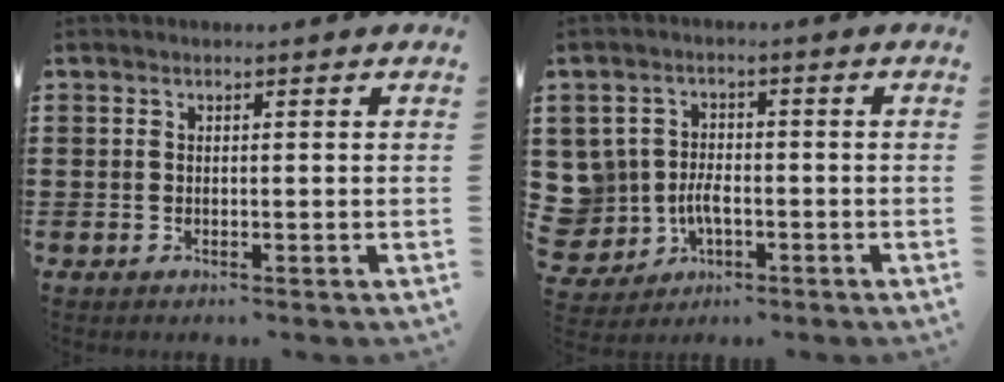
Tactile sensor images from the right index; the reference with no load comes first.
{"total": 5.3, "force": [-1.2, 4.4, 2.6], "torque": [-0.088, 0.003, -0.027]}